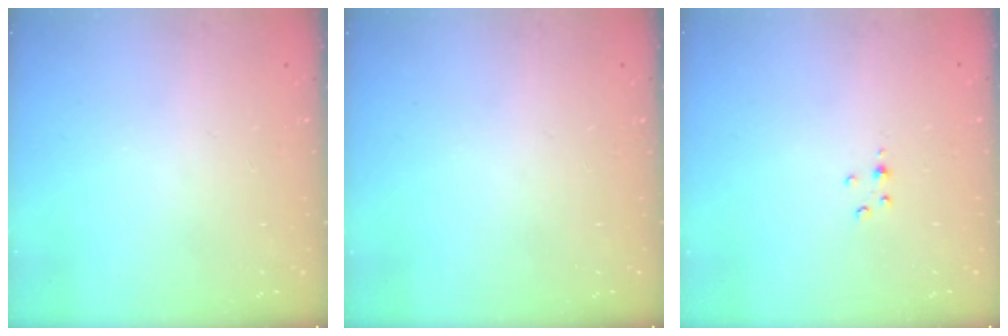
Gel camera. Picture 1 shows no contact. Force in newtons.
{"total": 0.0}
{"total": 2.0, "press": 2.0, "slide": 0.3}